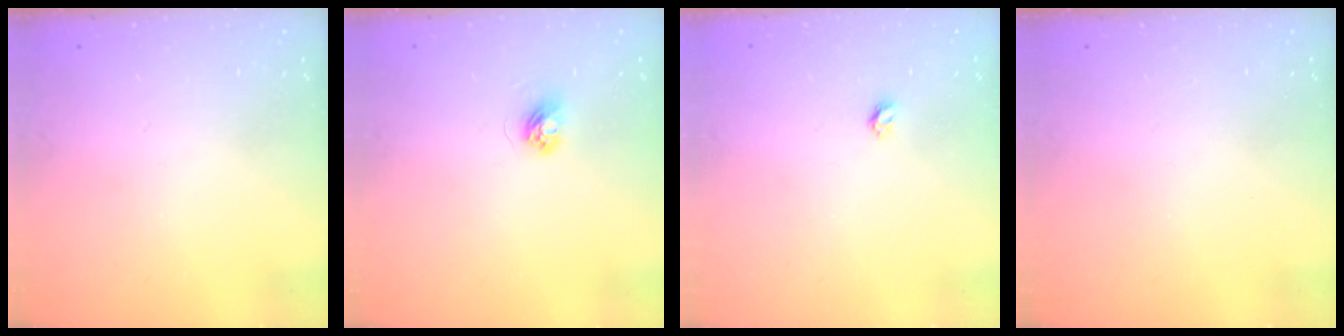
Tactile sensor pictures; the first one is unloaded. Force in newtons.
{"total": 4.0, "press": 4.0, "slide": 0.4}
{"total": 3.2, "press": 3.2, "slide": 0.3}
{"total": 0.0}